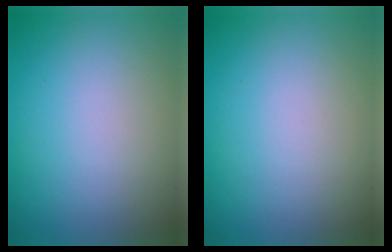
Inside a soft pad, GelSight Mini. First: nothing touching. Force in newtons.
{"total": 0.0}